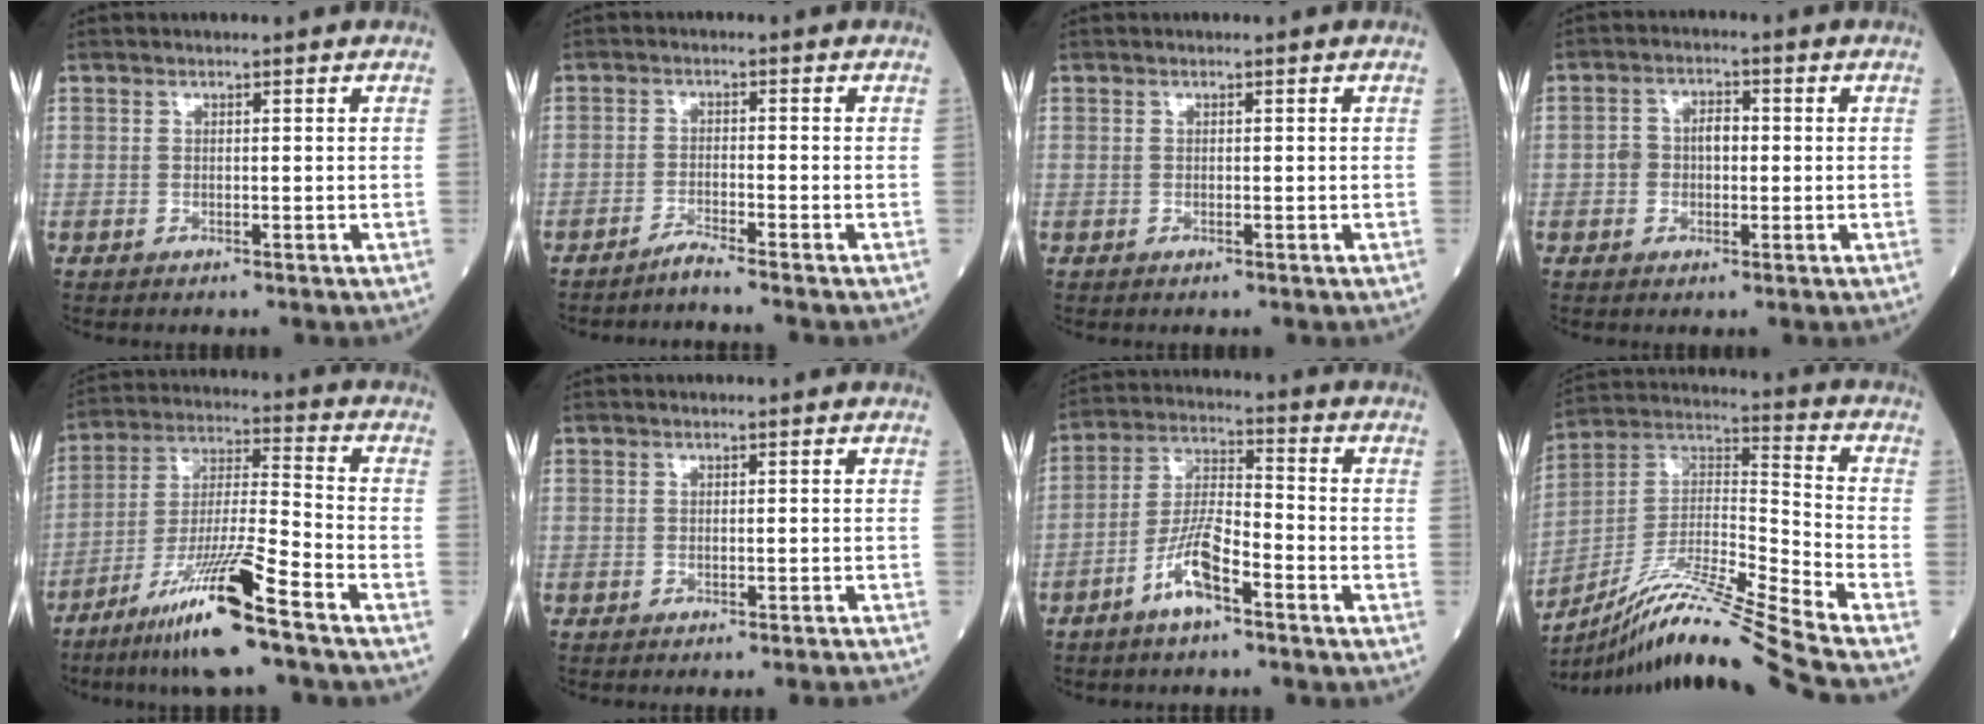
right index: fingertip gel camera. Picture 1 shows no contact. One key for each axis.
{"total": 2.6, "fx": -2.3, "fy": -1.1, "fz": 0.6, "tx": -0.014, "ty": -0.007, "tz": -0.046}
{"total": 0.0}
{"total": 4.2, "fx": -0.1, "fy": 2.7, "fz": 3.2, "tx": -0.060, "ty": 0.021, "tz": -0.001}
{"total": 14.4, "fx": -9.4, "fy": -0.6, "fz": 10.9, "tx": -0.211, "ty": -0.031, "tz": -0.173}
{"total": 3.9, "fx": -3.8, "fy": -0.8, "fz": 0.9, "tx": -0.006, "ty": -0.011, "tz": -0.043}
{"total": 8.1, "fx": -4.7, "fy": 1.6, "fz": 6.4, "tx": -0.132, "ty": 0.005, "tz": -0.092}
{"total": 19.7, "fx": -16.3, "fy": -2.6, "fz": 10.8, "tx": -0.221, "ty": -0.006, "tz": -0.296}